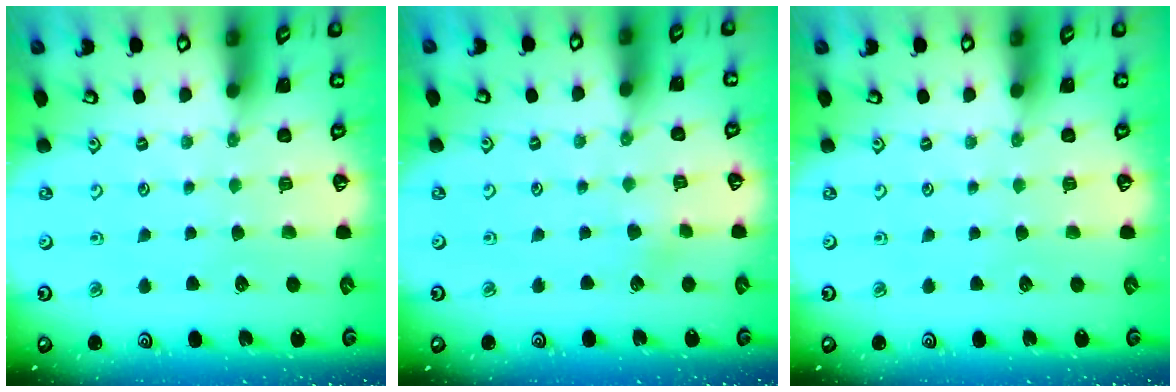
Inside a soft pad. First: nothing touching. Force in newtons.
{"total": 2.9, "press": 2.9, "slide": 0.2}
{"total": 0.0}